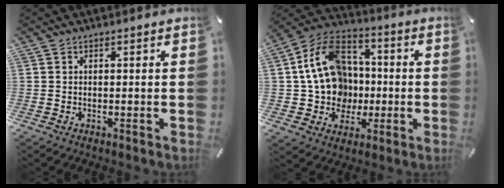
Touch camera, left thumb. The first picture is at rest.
{"total": 18.0, "force": [-0.4, 15.6, 9.0], "torque": [-0.180, 0.015, 0.003]}